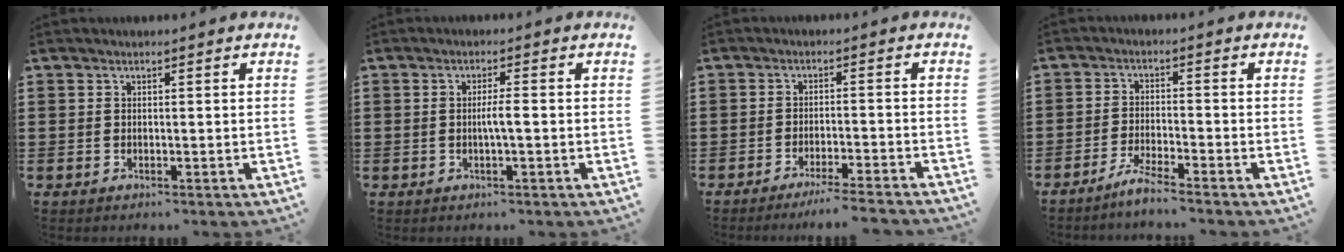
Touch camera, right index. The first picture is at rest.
{"total": 2.5, "force": [-0.3, 0.0, 2.5], "torque": [-0.045, -0.005, -0.008]}
{"total": 3.4, "force": [-3.0, -0.6, 1.4], "torque": [-0.022, -0.006, -0.059]}
{"total": 3.5, "force": [-3.2, -0.4, 1.4], "torque": [-0.032, -0.002, -0.063]}